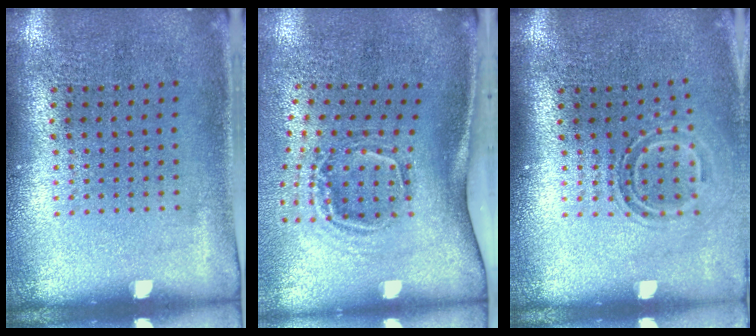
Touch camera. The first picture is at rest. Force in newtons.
{"total": 2.1, "press": 1.3, "slide": 1.7}
{"total": 1.6, "press": 1.1, "slide": 1.2}